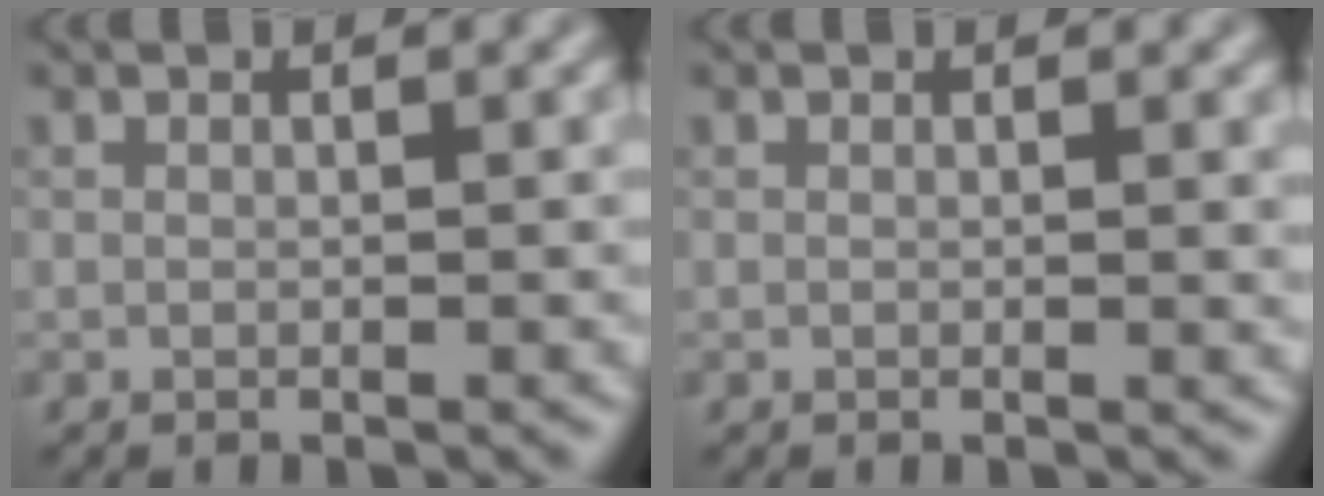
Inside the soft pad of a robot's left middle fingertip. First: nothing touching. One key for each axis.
{"total": 0.7, "fx": 0.3, "fy": 0.2, "fz": 0.6, "tx": -0.004, "ty": -0.001, "tz": 0.003}